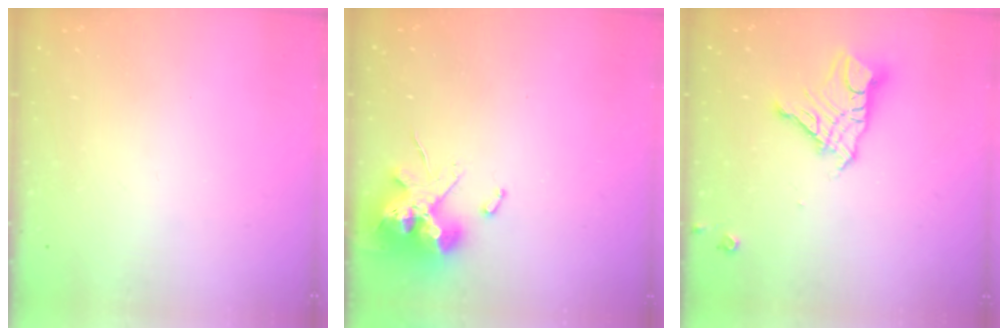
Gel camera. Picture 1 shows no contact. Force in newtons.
{"total": 13.6, "press": 13.4, "slide": 2.2}
{"total": 11.7, "press": 11.6, "slide": 1.2}